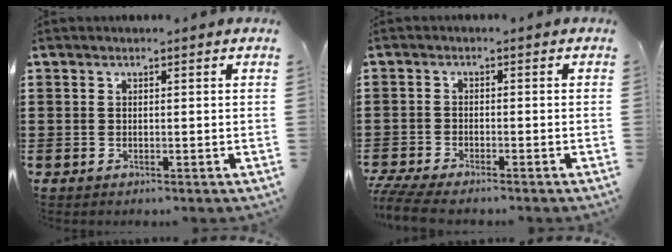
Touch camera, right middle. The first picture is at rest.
{"total": 3.2, "force": [-2.9, 0.1, 1.2], "torque": [-0.041, -0.010, -0.065]}